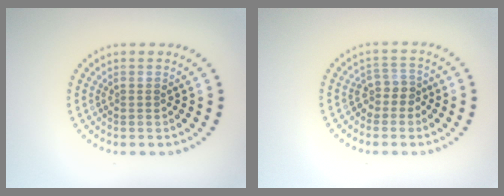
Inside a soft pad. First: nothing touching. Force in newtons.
{"total": 1.9, "press": 1.5, "slide": 1.1}